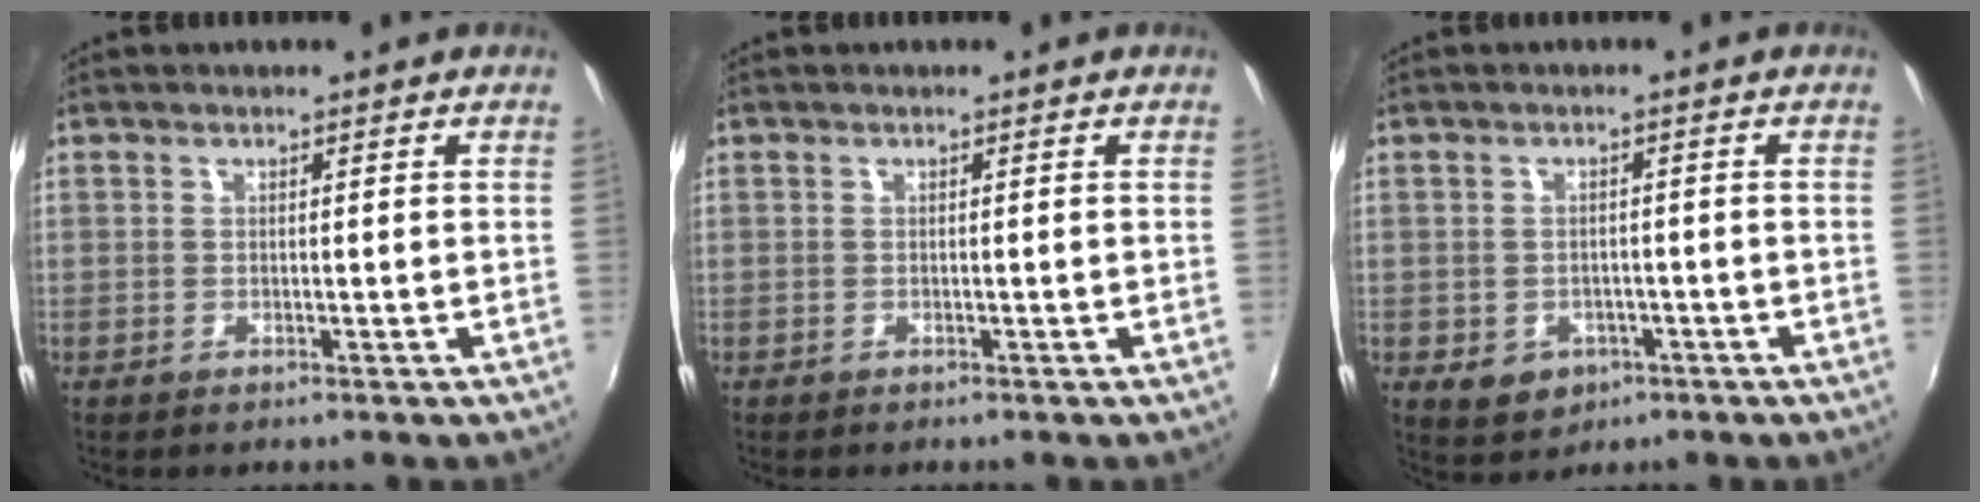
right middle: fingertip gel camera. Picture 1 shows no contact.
{"total": 0.0}
{"total": 5.5, "force": [-2.3, 4.5, 2.4], "torque": [-0.056, -0.004, -0.020]}